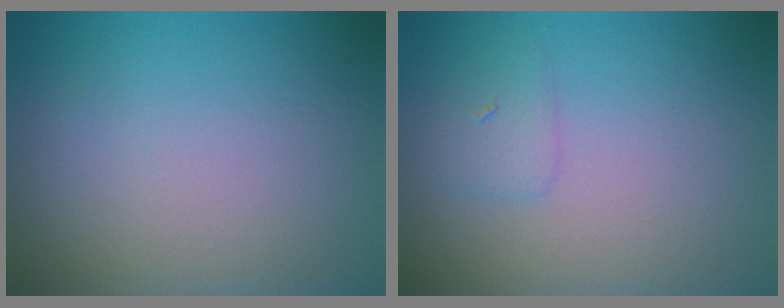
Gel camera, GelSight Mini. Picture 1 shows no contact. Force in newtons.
{"total": 1.4, "press": 1.4, "slide": 0.1}